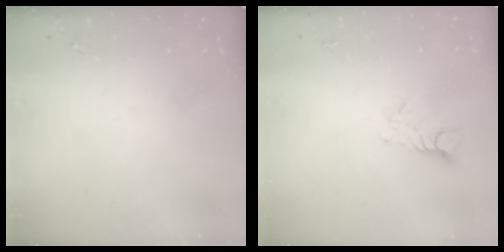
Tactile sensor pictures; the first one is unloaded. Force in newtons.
{"total": 5.1, "press": 5.0, "slide": 0.3}